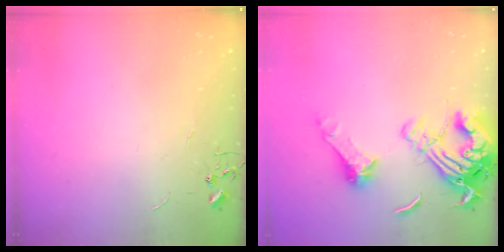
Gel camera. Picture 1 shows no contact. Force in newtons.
{"total": 20.6, "press": 20.5, "slide": 2.2}